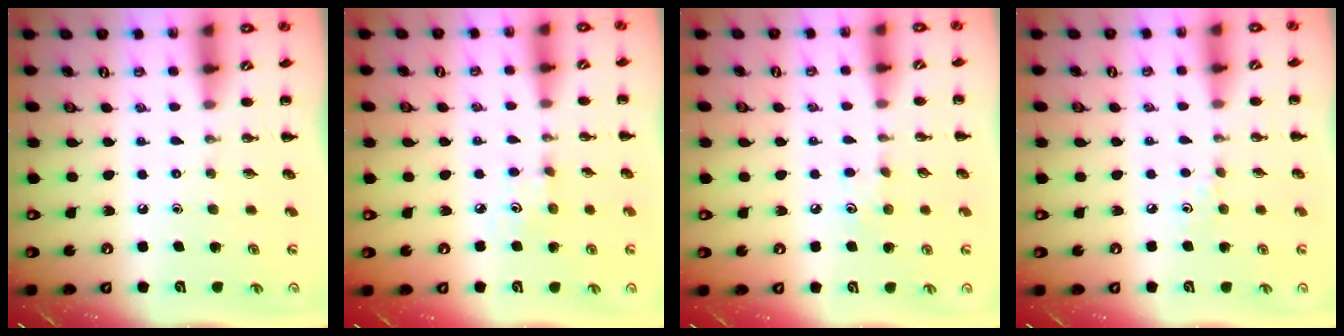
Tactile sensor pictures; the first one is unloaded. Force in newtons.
{"total": 3.6, "press": 3.5, "slide": 1.1}
{"total": 5.3, "press": 5.1, "slide": 1.4}
{"total": 3.4, "press": 3.3, "slide": 0.9}